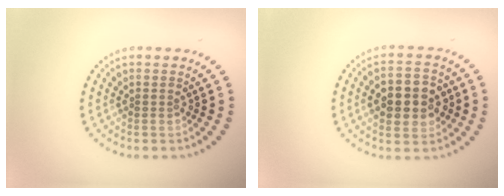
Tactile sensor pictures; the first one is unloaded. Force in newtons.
{"total": 5.5, "press": 5.5, "slide": 0.4}